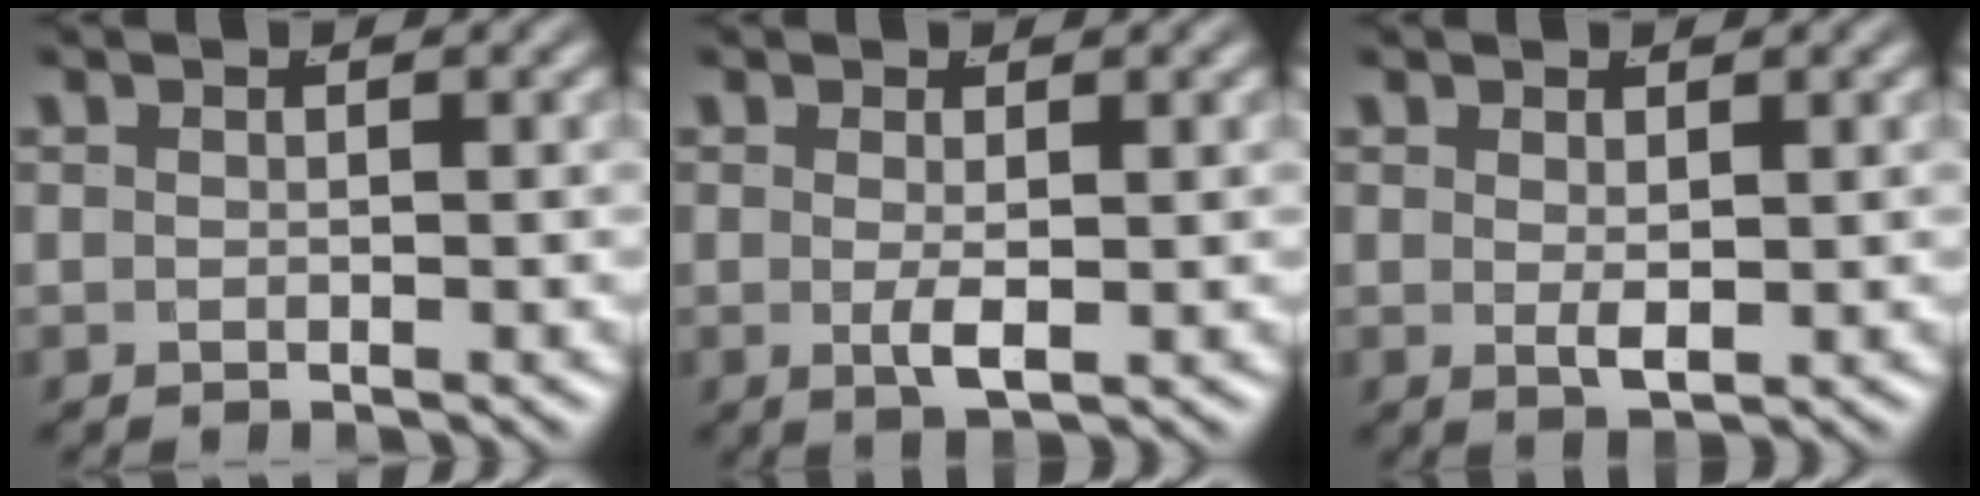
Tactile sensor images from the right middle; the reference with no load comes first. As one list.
[{"total": 1.7, "force": [0.0, -0.2, 1.7], "torque": [-0.028, -0.010, 0.006]}, {"total": 1.3, "force": [0.4, -0.2, 1.2], "torque": [-0.015, -0.010, 0.016]}]